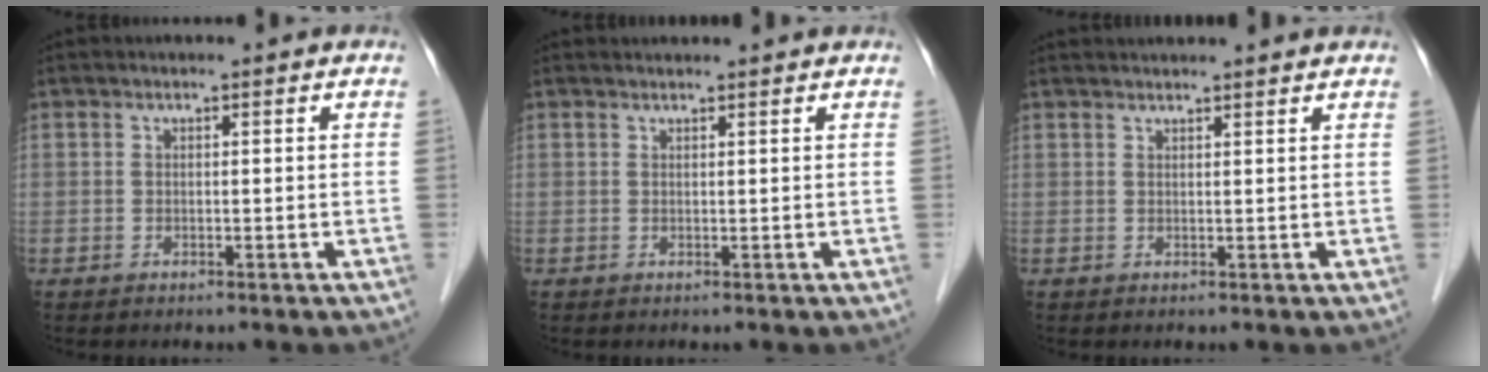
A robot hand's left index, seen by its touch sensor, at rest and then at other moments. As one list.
[{"total": 2.6, "force": [2.5, 0.2, 0.4], "torque": [-0.009, 0.020, 0.034]}, {"total": 7.2, "force": [6.9, 0.3, 2.2], "torque": [-0.028, 0.033, 0.075]}]